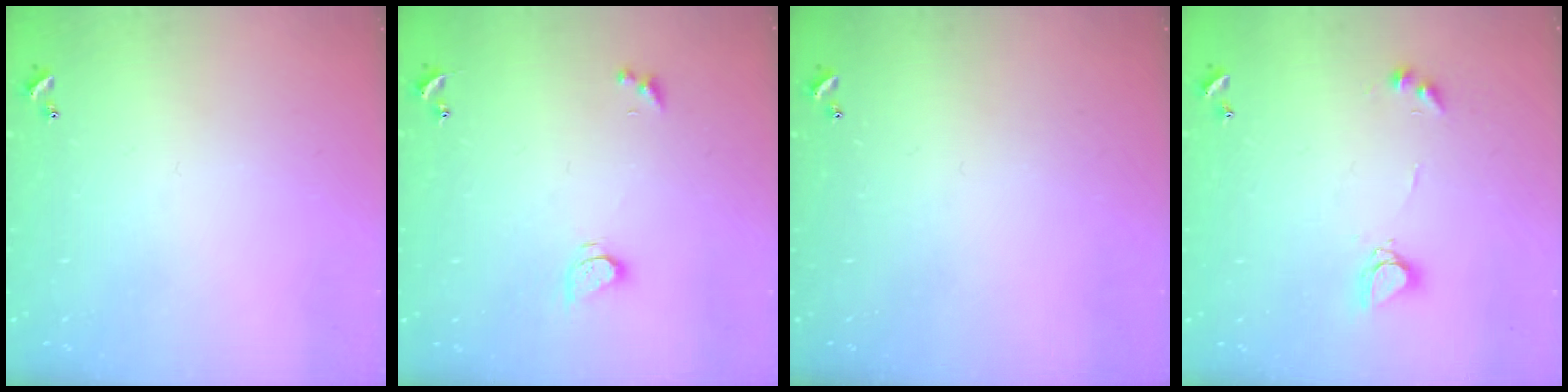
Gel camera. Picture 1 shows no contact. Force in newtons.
{"total": 2.7, "press": 2.7, "slide": 0.3}
{"total": 0.0}
{"total": 4.9, "press": 4.9, "slide": 0.3}